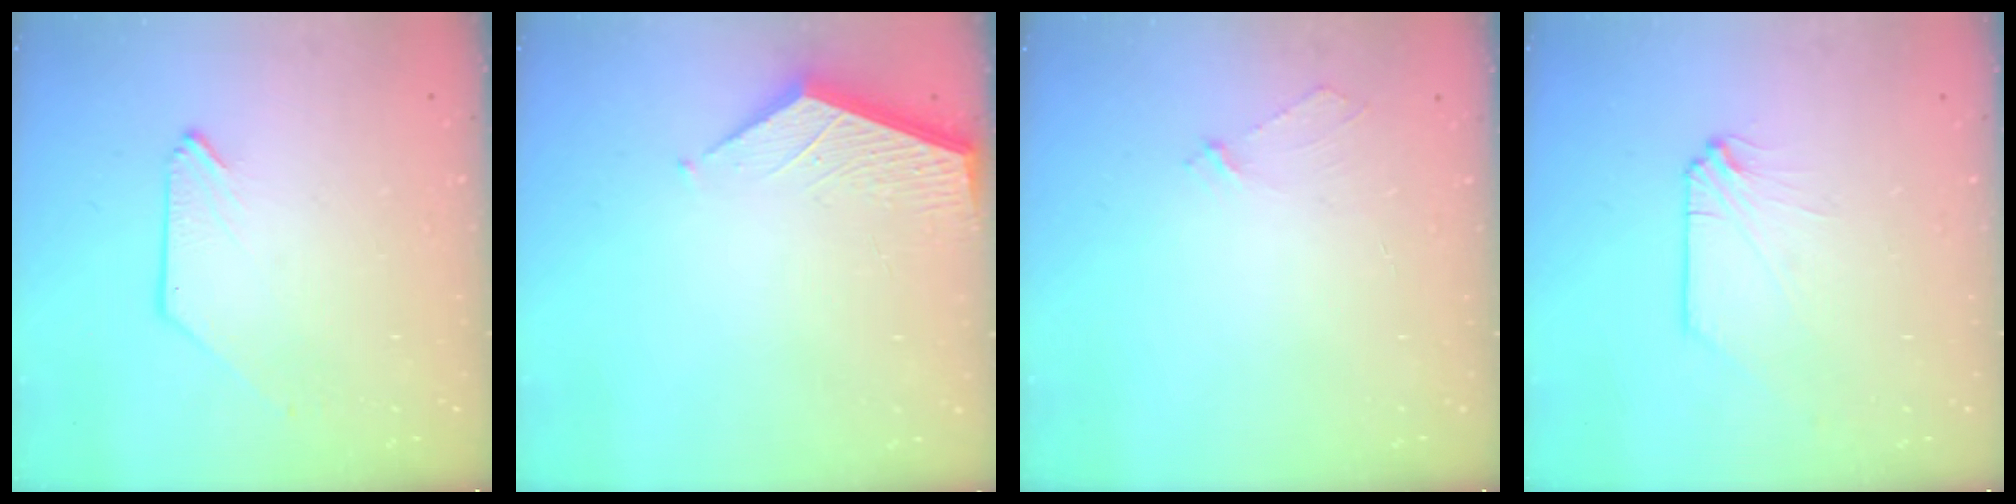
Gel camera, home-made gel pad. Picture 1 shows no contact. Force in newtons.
{"total": 3.7, "press": 3.7, "slide": 0.3}
{"total": 2.2, "press": 2.2, "slide": 0.2}
{"total": 0.0}